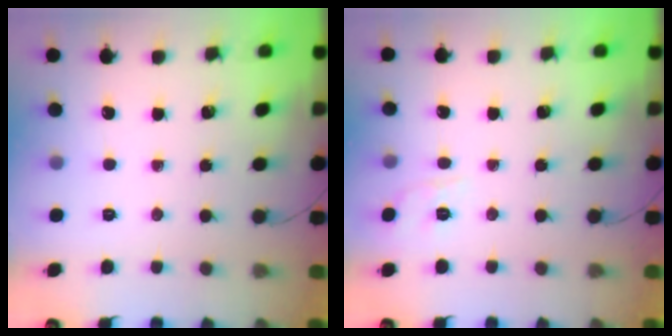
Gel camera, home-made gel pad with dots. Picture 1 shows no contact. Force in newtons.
{"total": 5.6, "press": 5.4, "slide": 1.6}